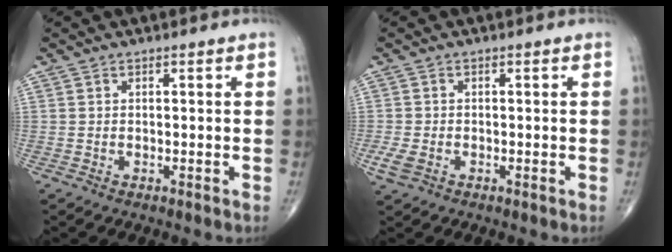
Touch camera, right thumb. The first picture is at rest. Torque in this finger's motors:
{"motor_torque": [1.30, 1.15, -0.03, -0.18, 0.02]}